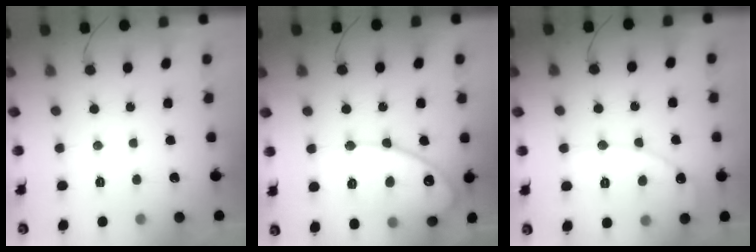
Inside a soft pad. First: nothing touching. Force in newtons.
{"total": 16.7, "press": 16.6, "slide": 0.9}
{"total": 9.7, "press": 9.7, "slide": 0.7}